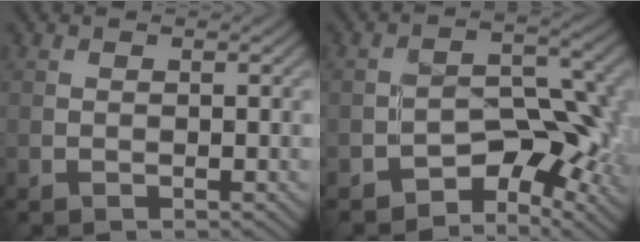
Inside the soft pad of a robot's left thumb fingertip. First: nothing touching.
{"total": 7.5, "force": [-4.0, 4.0, 4.9], "torque": [-0.052, 0.004, -0.071]}